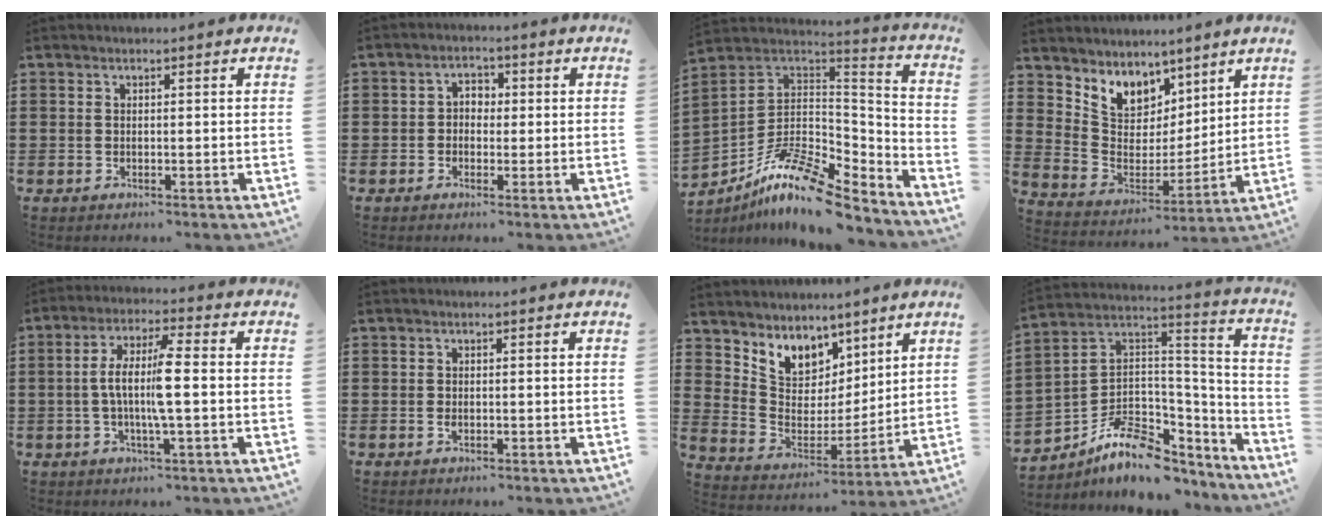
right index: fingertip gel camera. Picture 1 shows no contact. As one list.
[{"total": 2.1, "force": [-0.7, 1.9, 0.8], "torque": [-0.022, 0.012, -0.017]}, {"total": 13.3, "force": [-9.2, 4.1, 8.7], "torque": [-0.170, 0.019, -0.173]}, {"total": 7.3, "force": [5.5, 4.8, 0.5], "torque": [-0.061, -0.045, 0.106]}, {"total": 7.5, "force": [-0.5, 0.8, 7.4], "torque": [-0.146, -0.008, -0.016]}, {"total": 0.6, "force": [0.0, 0.2, 0.5], "torque": [-0.011, -0.005, 0.002]}, {"total": 7.2, "force": [5.5, 4.6, 0.2], "torque": [-0.048, -0.050, 0.103]}, {"total": 10.4, "force": [-6.2, 6.1, 5.7], "torque": [-0.125, 0.010, -0.113]}]